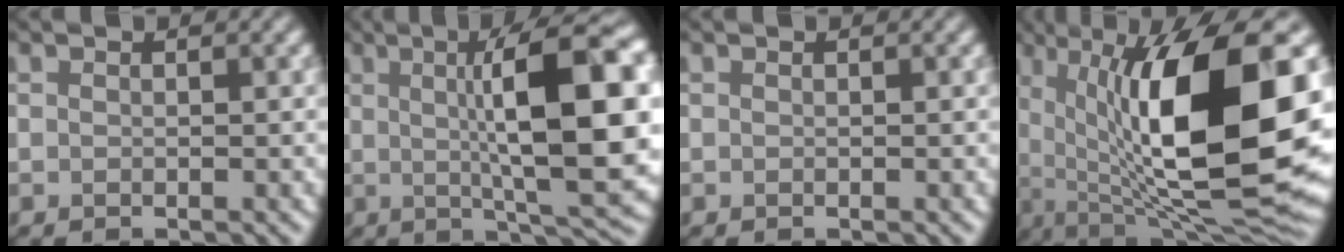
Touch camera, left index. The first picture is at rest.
{"total": 13.6, "force": [1.6, 3.1, 13.1], "torque": [-0.170, 0.011, 0.022]}
{"total": 0.0}
{"total": 16.5, "force": [2.1, 5.5, 15.5], "torque": [-0.229, -0.009, 0.030]}